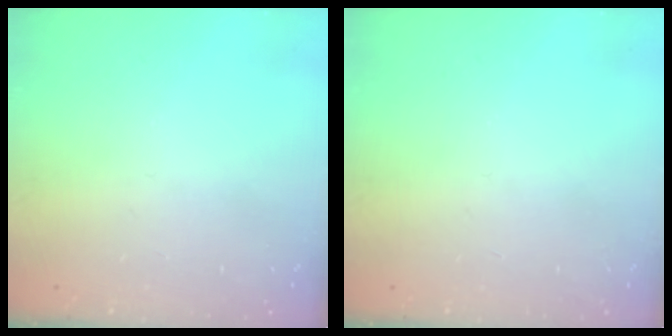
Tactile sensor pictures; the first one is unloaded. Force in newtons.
{"total": 0.0}